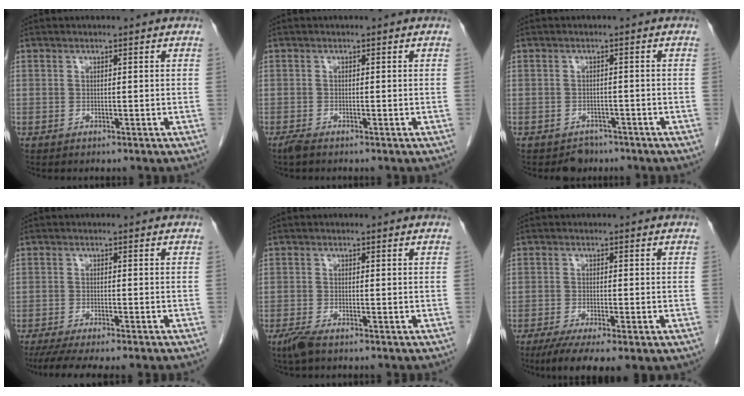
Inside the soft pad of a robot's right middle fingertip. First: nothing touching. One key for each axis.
{"total": 1.2, "fx": -1.0, "fy": 0.2, "fz": 0.7, "tx": -0.023, "ty": -0.004, "tz": -0.020}
{"total": 2.7, "fx": -2.1, "fy": 1.7, "fz": 0.2, "tx": -0.008, "ty": 0.005, "tz": -0.029}
{"total": 8.4, "fx": -6.8, "fy": 0.4, "fz": 4.9, "tx": -0.066, "ty": -0.014, "tz": -0.102}
{"total": 2.4, "fx": -1.8, "fy": 0.4, "fz": 1.6, "tx": -0.041, "ty": -0.008, "tz": -0.035}
{"total": 9.6, "fx": -5.9, "fy": 2.5, "fz": 7.2, "tx": -0.113, "ty": -0.021, "tz": -0.092}